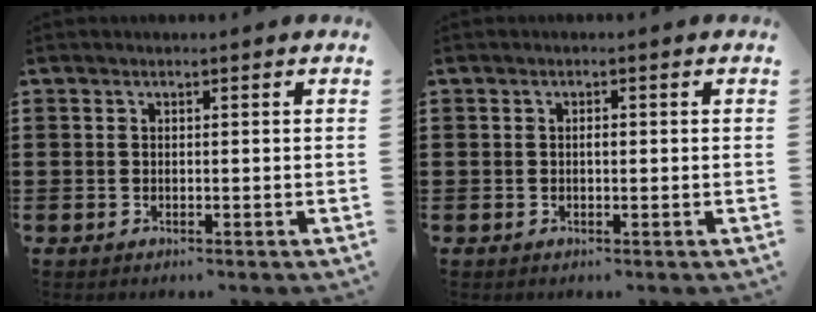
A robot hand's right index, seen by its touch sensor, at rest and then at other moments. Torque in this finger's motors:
{"motor_torque": [0.35, -0.12, 0.00, 0.02]}